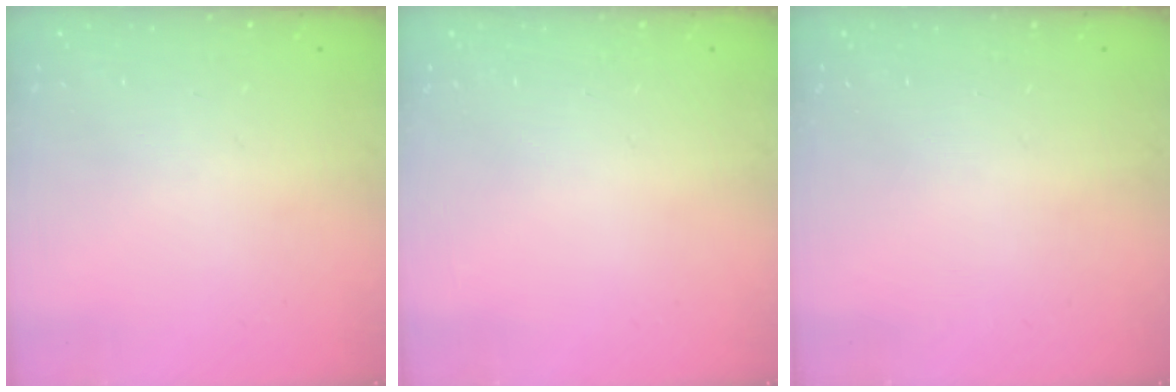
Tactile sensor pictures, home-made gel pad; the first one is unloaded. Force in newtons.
{"total": 0.0}
{"total": 0.0}